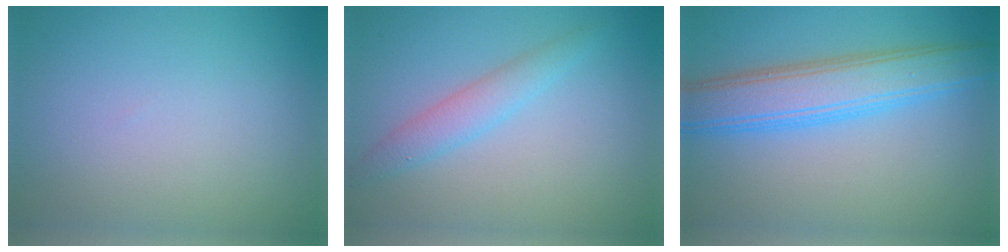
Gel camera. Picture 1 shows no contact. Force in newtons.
{"total": 2.3, "press": 2.3, "slide": 0.1}
{"total": 6.1, "press": 6.1, "slide": 0.0}